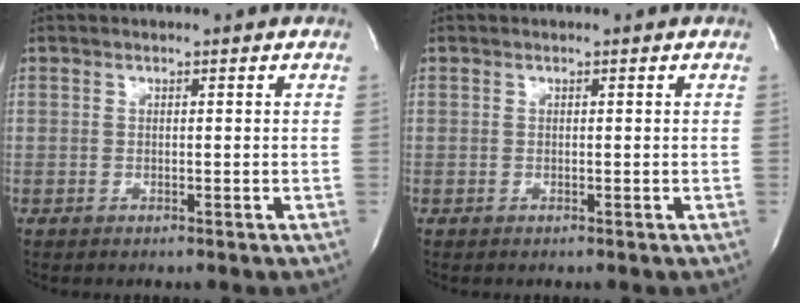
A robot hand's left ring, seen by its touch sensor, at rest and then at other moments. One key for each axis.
{"total": 0.0}